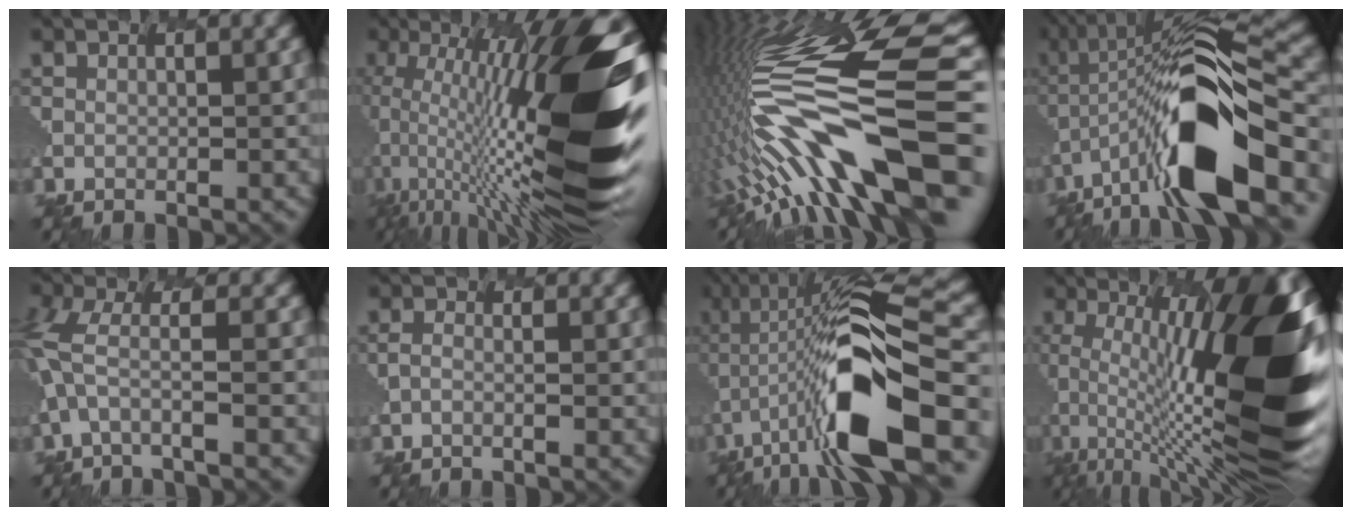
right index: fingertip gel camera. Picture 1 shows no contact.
{"total": 16.2, "force": [1.3, 3.7, 15.8], "torque": [-0.264, 0.040, 0.007]}
{"total": 13.6, "force": [-3.0, 2.7, 12.9], "torque": [-0.247, 0.035, -0.070]}
{"total": 12.3, "force": [-4.9, 3.8, 10.6], "torque": [-0.209, 0.022, -0.095]}
{"total": 2.5, "force": [-0.2, 0.5, 2.5], "torque": [-0.094, 0.014, -0.023]}
{"total": 1.2, "force": [-0.9, -0.3, -0.7], "torque": [0.007, 0.018, -0.030]}
{"total": 13.0, "force": [-3.0, 4.5, 11.9], "torque": [-0.227, 0.031, -0.068]}
{"total": 14.3, "force": [0.5, 3.3, 13.9], "torque": [-0.209, 0.035, -0.004]}